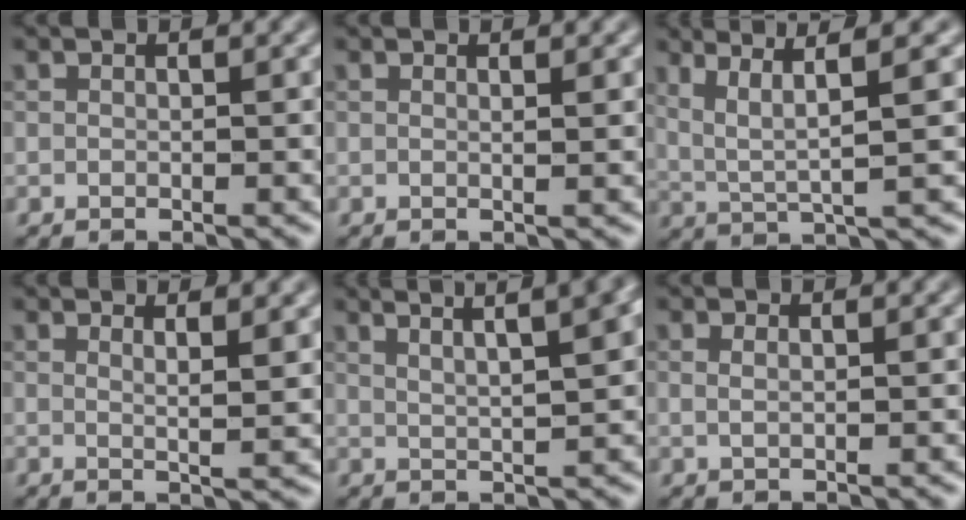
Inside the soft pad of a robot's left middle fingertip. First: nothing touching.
{"total": 1.2, "force": [0.4, 0.5, 1.0], "torque": [-0.007, 0.004, -0.002]}
{"total": 4.4, "force": [1.8, 0.5, 4.0], "torque": [-0.080, 0.007, 0.050]}
{"total": 2.9, "force": [1.3, 0.7, 2.5], "torque": [-0.028, -0.001, 0.019]}
{"total": 7.6, "force": [4.4, 2.2, 5.8], "torque": [-0.049, 0.048, 0.038]}
{"total": 0.6, "force": [0.1, 0.3, 0.6], "torque": [-0.010, -0.002, 0.002]}